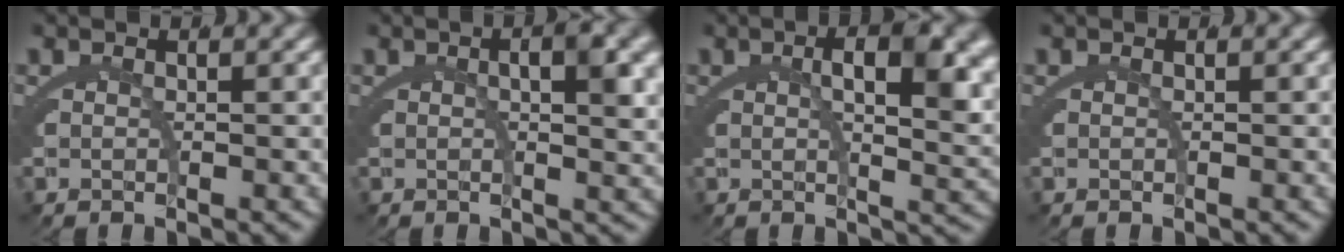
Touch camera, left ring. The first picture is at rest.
{"total": 3.3, "force": [0.8, 0.3, 3.2], "torque": [-0.034, 0.008, 0.009]}
{"total": 5.9, "force": [1.6, 1.0, 5.6], "torque": [-0.064, 0.004, 0.022]}
{"total": 0.0}